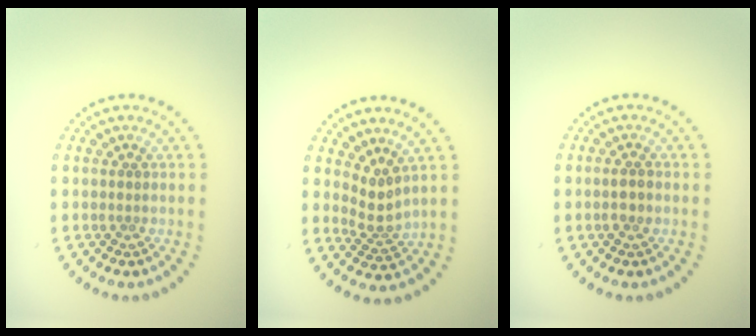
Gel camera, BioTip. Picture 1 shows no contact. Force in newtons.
{"total": 2.2, "press": 1.5, "slide": 1.7}
{"total": 1.3, "press": 1.3, "slide": 0.1}